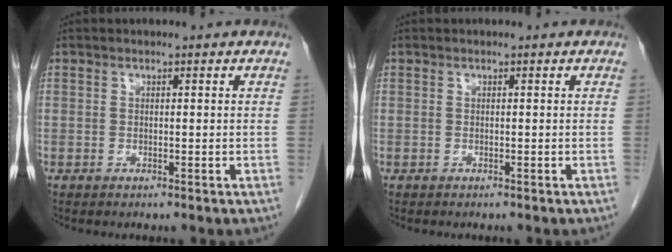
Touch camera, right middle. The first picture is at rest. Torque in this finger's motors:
{"motor_torque": [0.04, -0.02, -0.01, 0.00]}